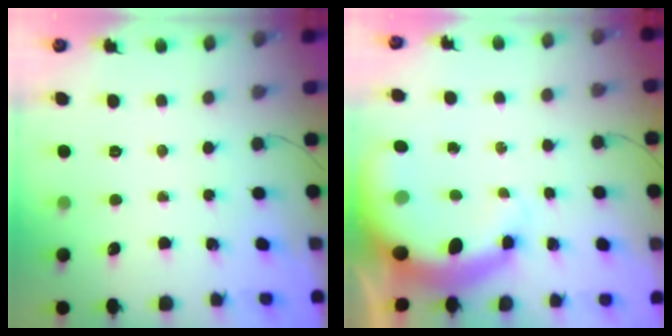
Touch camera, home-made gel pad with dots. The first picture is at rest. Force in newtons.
{"total": 10.5, "press": 10.3, "slide": 2.3}